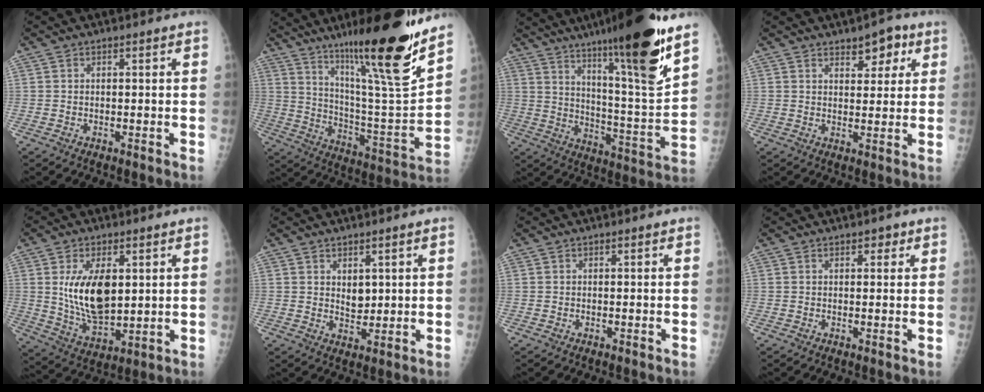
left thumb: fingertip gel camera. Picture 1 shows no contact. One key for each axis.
{"total": 24.6, "fx": 16.6, "fy": 2.2, "fz": 17.9, "tx": -0.256, "ty": -0.086, "tz": 0.281}
{"total": 22.8, "fx": 14.9, "fy": 1.8, "fz": 17.1, "tx": -0.243, "ty": -0.072, "tz": 0.240}
{"total": 5.6, "fx": 3.2, "fy": 3.0, "fz": 3.5, "tx": -0.021, "ty": -0.015, "tz": 0.041}
{"total": 13.1, "fx": 2.6, "fy": 7.0, "fz": 10.7, "tx": -0.173, "ty": -0.022, "tz": 0.062}
{"total": 3.6, "fx": 1.3, "fy": 2.2, "fz": 2.4, "tx": -0.026, "ty": -0.015, "tz": 0.029}
{"total": 0.0}
{"total": 1.6, "fx": 0.9, "fy": 0.9, "fz": 0.9, "tx": 0.000, "ty": -0.002, "tz": 0.009}